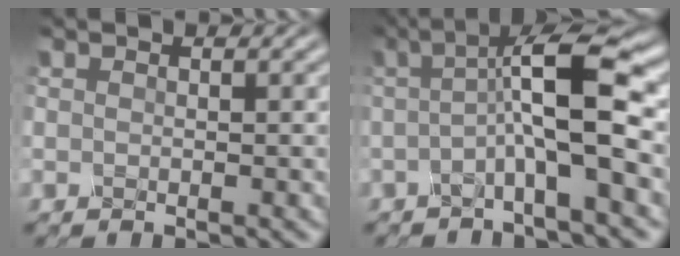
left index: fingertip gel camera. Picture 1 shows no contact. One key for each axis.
{"total": 7.2, "fx": -0.5, "fy": 1.3, "fz": 7.1, "tx": -0.107, "ty": 0.025, "tz": -0.024}